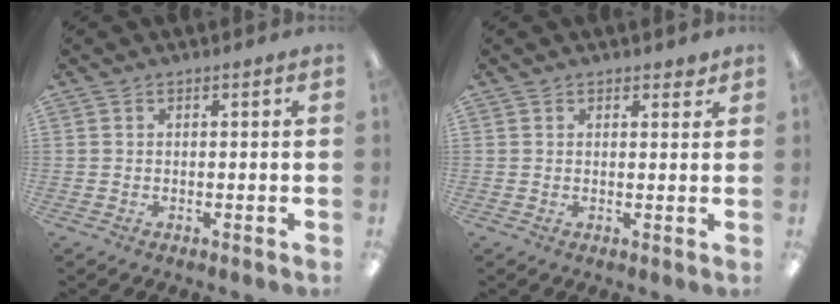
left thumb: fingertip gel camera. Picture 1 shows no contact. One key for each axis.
{"total": 1.5, "fx": 1.2, "fy": 0.8, "fz": 0.4, "tx": -0.001, "ty": -0.004, "tz": 0.022}